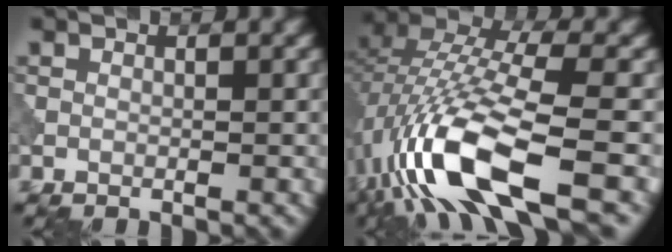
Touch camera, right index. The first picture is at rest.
{"total": 12.5, "force": [-5.2, 4.0, 10.7], "torque": [-0.219, 0.007, -0.099]}